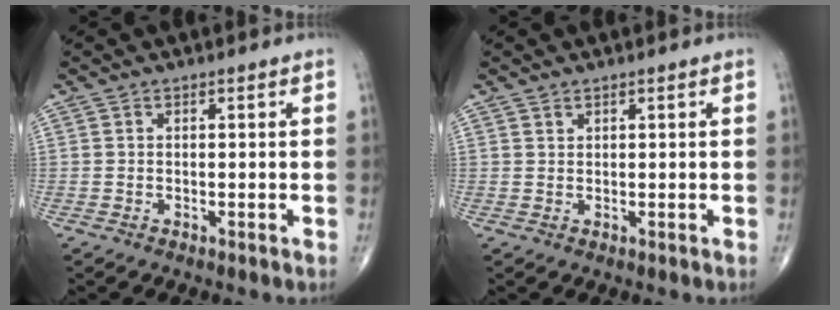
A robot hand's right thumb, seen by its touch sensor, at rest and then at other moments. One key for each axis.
{"total": 0.6, "fx": 0.5, "fy": 0.2, "fz": 0.0, "tx": 0.004, "ty": -0.004, "tz": 0.007}